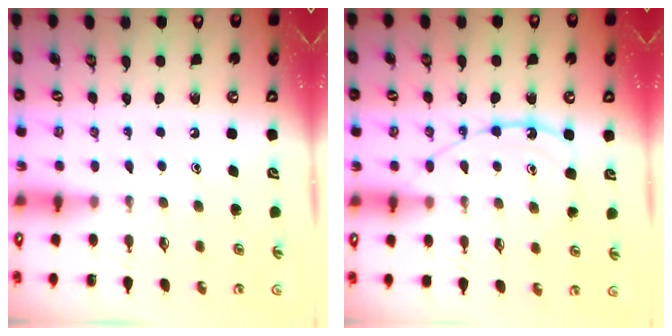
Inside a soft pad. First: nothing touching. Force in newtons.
{"total": 12.8, "press": 12.7, "slide": 0.9}